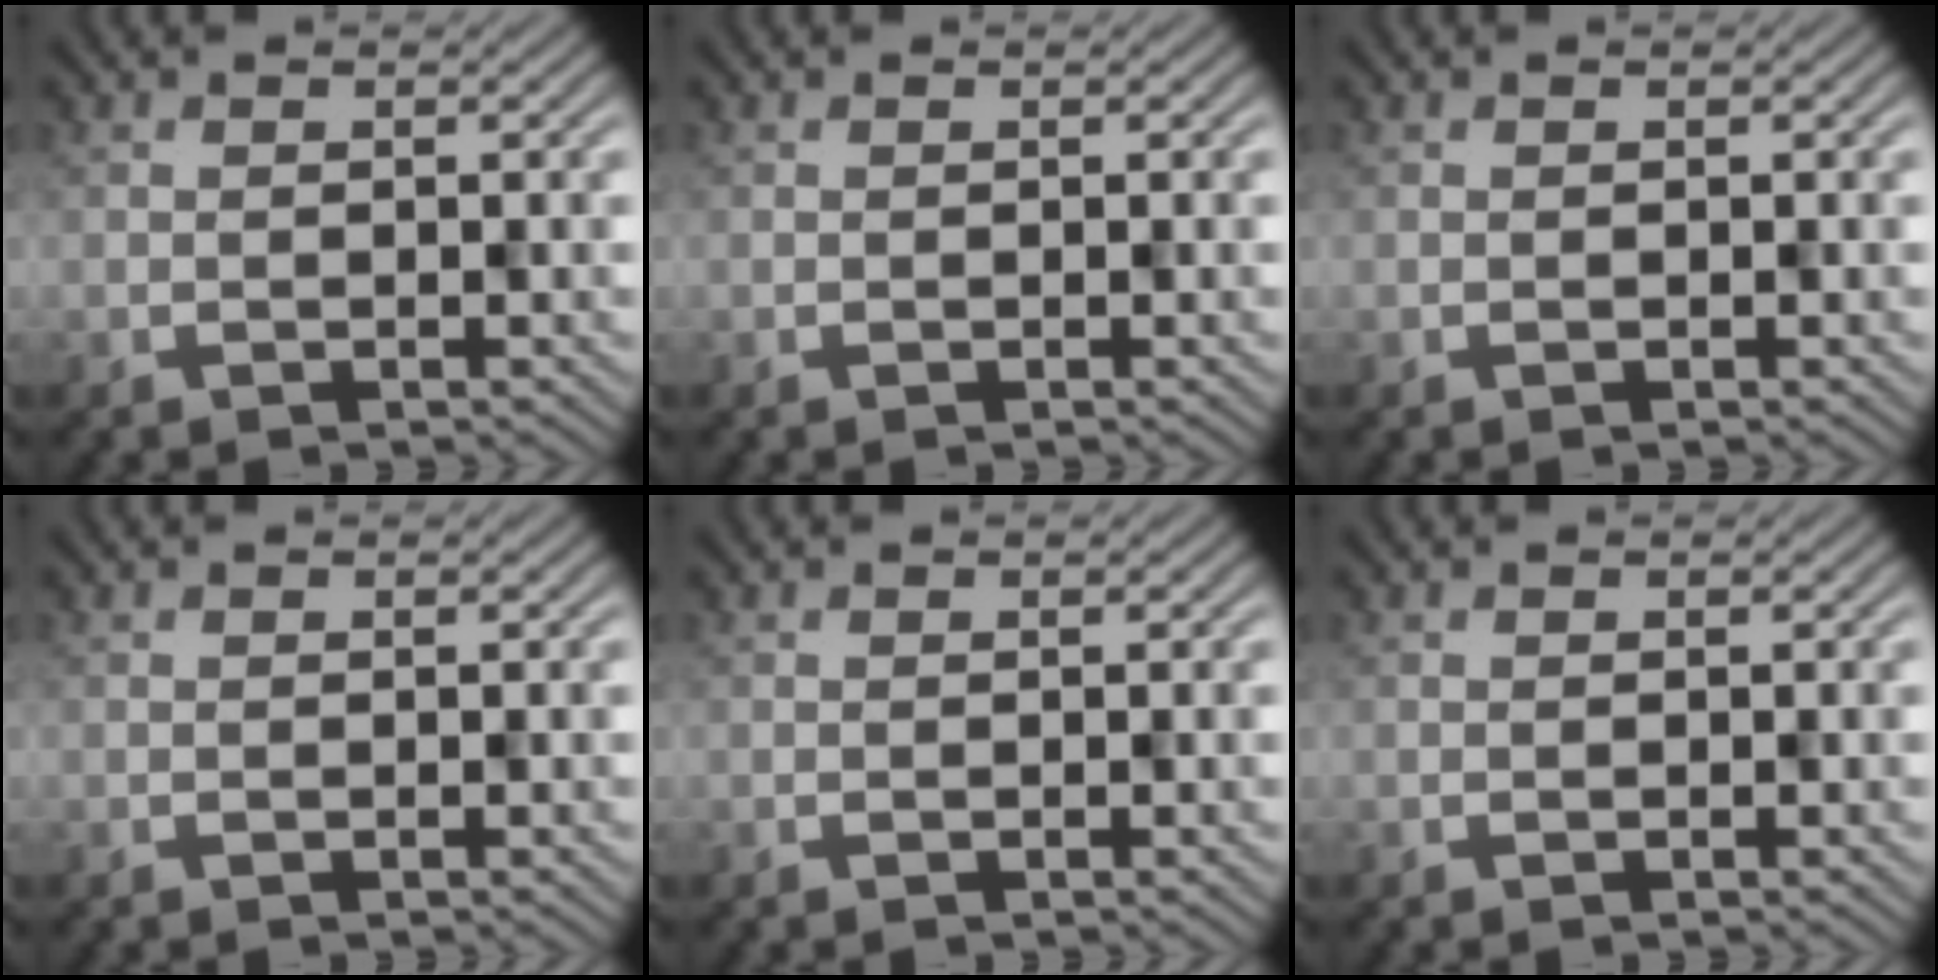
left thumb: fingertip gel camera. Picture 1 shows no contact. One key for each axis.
{"total": 0.0}
{"total": 0.0}
{"total": 0.0}
{"total": 0.0}
{"total": 0.0}